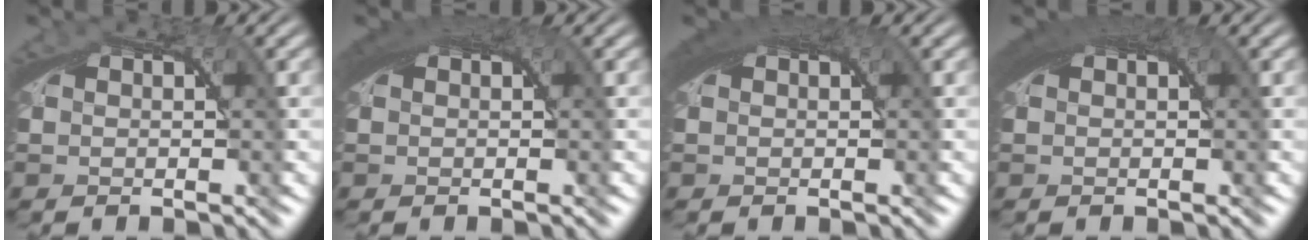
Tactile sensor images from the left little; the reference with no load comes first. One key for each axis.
{"total": 3.1, "fx": 1.5, "fy": 1.1, "fz": 2.6, "tx": -0.038, "ty": 0.011, "tz": 0.019}
{"total": 3.3, "fx": 1.5, "fy": 1.0, "fz": 2.7, "tx": -0.039, "ty": 0.012, "tz": 0.020}
{"total": 3.7, "fx": 1.6, "fy": 1.3, "fz": 3.1, "tx": -0.044, "ty": 0.012, "tz": 0.022}